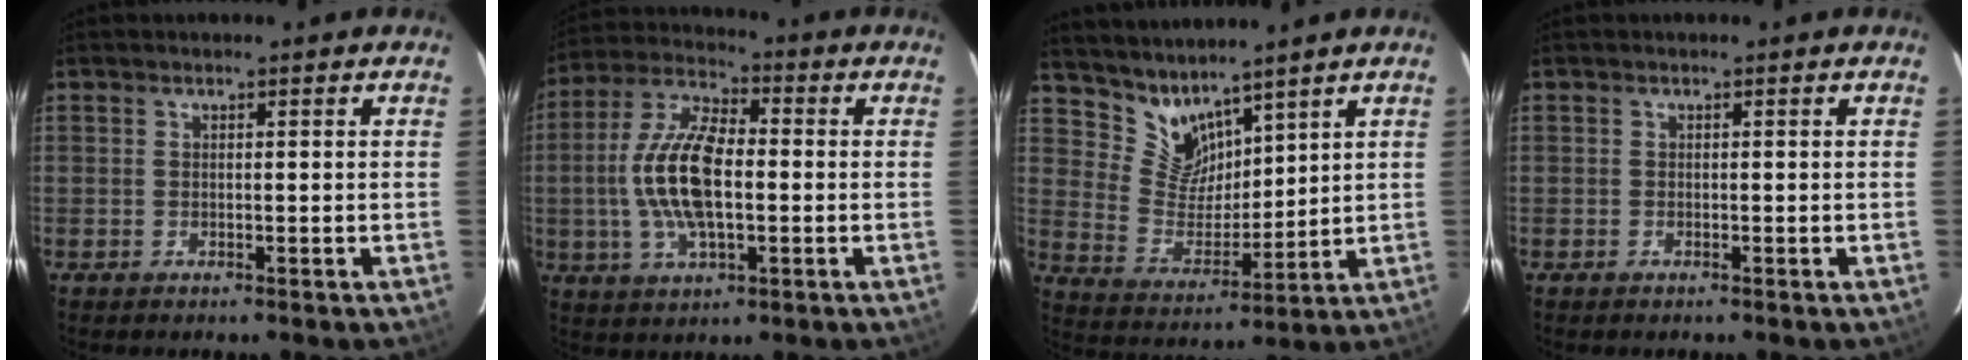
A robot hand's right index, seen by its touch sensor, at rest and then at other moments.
{"total": 14.3, "force": [-1.2, 6.2, 12.9], "torque": [-0.266, 0.007, -0.026]}
{"total": 8.1, "force": [7.2, 3.4, 1.8], "torque": [-0.031, -0.007, 0.151]}
{"total": 0.0}